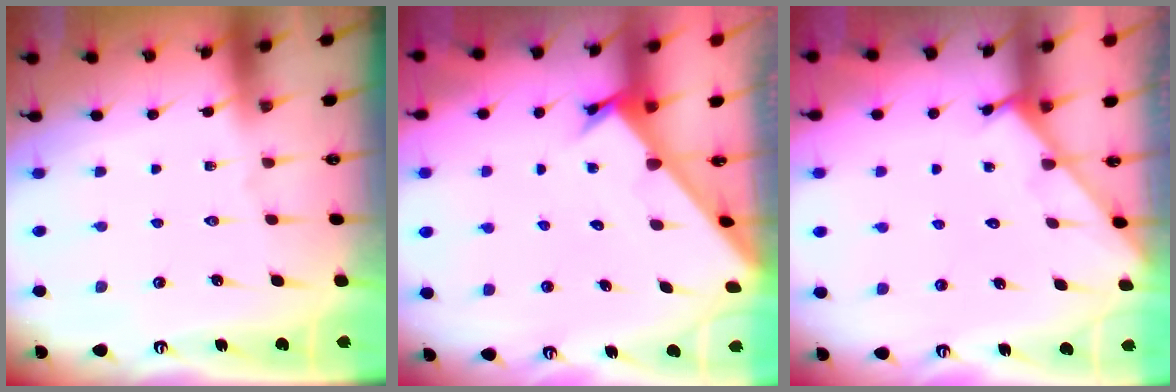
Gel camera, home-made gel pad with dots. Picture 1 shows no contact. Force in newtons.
{"total": 2.2, "press": 2.2, "slide": 0.2}
{"total": 1.2, "press": 1.2, "slide": 0.1}